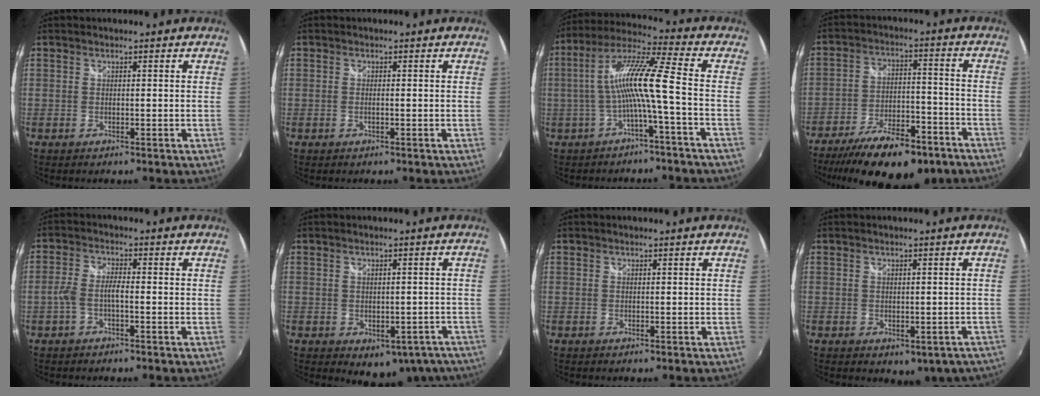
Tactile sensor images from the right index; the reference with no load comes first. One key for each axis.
{"total": 1.0, "fx": -0.3, "fy": 0.0, "fz": 0.9, "tx": -0.018, "ty": 0.000, "tz": -0.006}
{"total": 10.9, "fx": -2.4, "fy": -0.5, "fz": 10.7, "tx": -0.211, "ty": 0.014, "tz": -0.038}
{"total": 20.2, "fx": -14.6, "fy": 8.0, "fz": 11.5, "tx": -0.214, "ty": -0.015, "tz": -0.211}
{"total": 3.9, "fx": -1.5, "fy": 1.1, "fz": 3.4, "tx": -0.080, "ty": 0.007, "tz": -0.029}
{"total": 9.9, "fx": -6.4, "fy": 6.3, "fz": 4.1, "tx": -0.054, "ty": 0.015, "tz": -0.055}
{"total": 0.0}
{"total": 5.4, "fx": -3.2, "fy": 3.4, "fz": 2.7, "tx": -0.042, "ty": -0.006, "tz": -0.027}